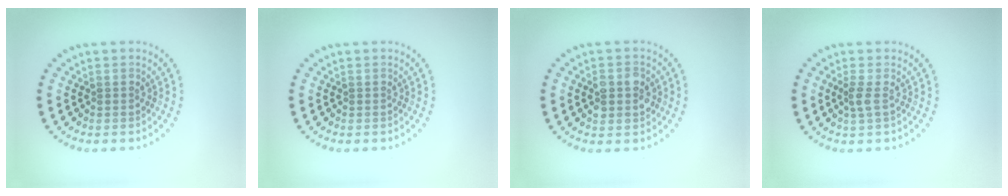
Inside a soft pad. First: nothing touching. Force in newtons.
{"total": 0.0}
{"total": 2.9, "press": 2.9, "slide": 0.3}
{"total": 1.3, "press": 1.0, "slide": 0.8}